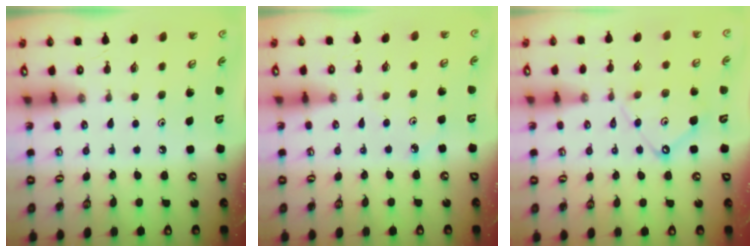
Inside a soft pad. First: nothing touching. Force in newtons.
{"total": 2.2, "press": 2.2, "slide": 0.3}
{"total": 10.4, "press": 10.3, "slide": 1.0}